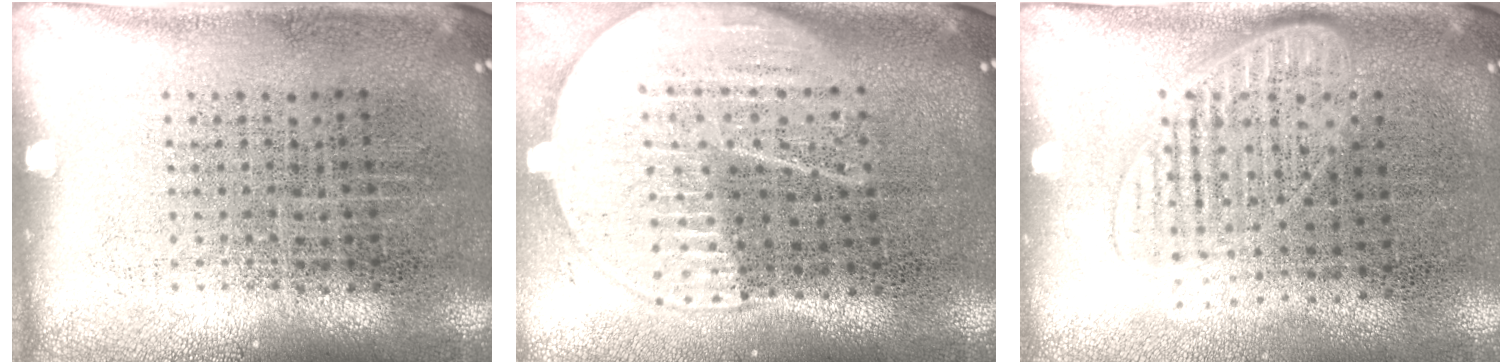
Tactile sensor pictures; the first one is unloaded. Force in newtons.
{"total": 2.1, "press": 1.9, "slide": 0.9}
{"total": 1.4, "press": 1.2, "slide": 0.6}